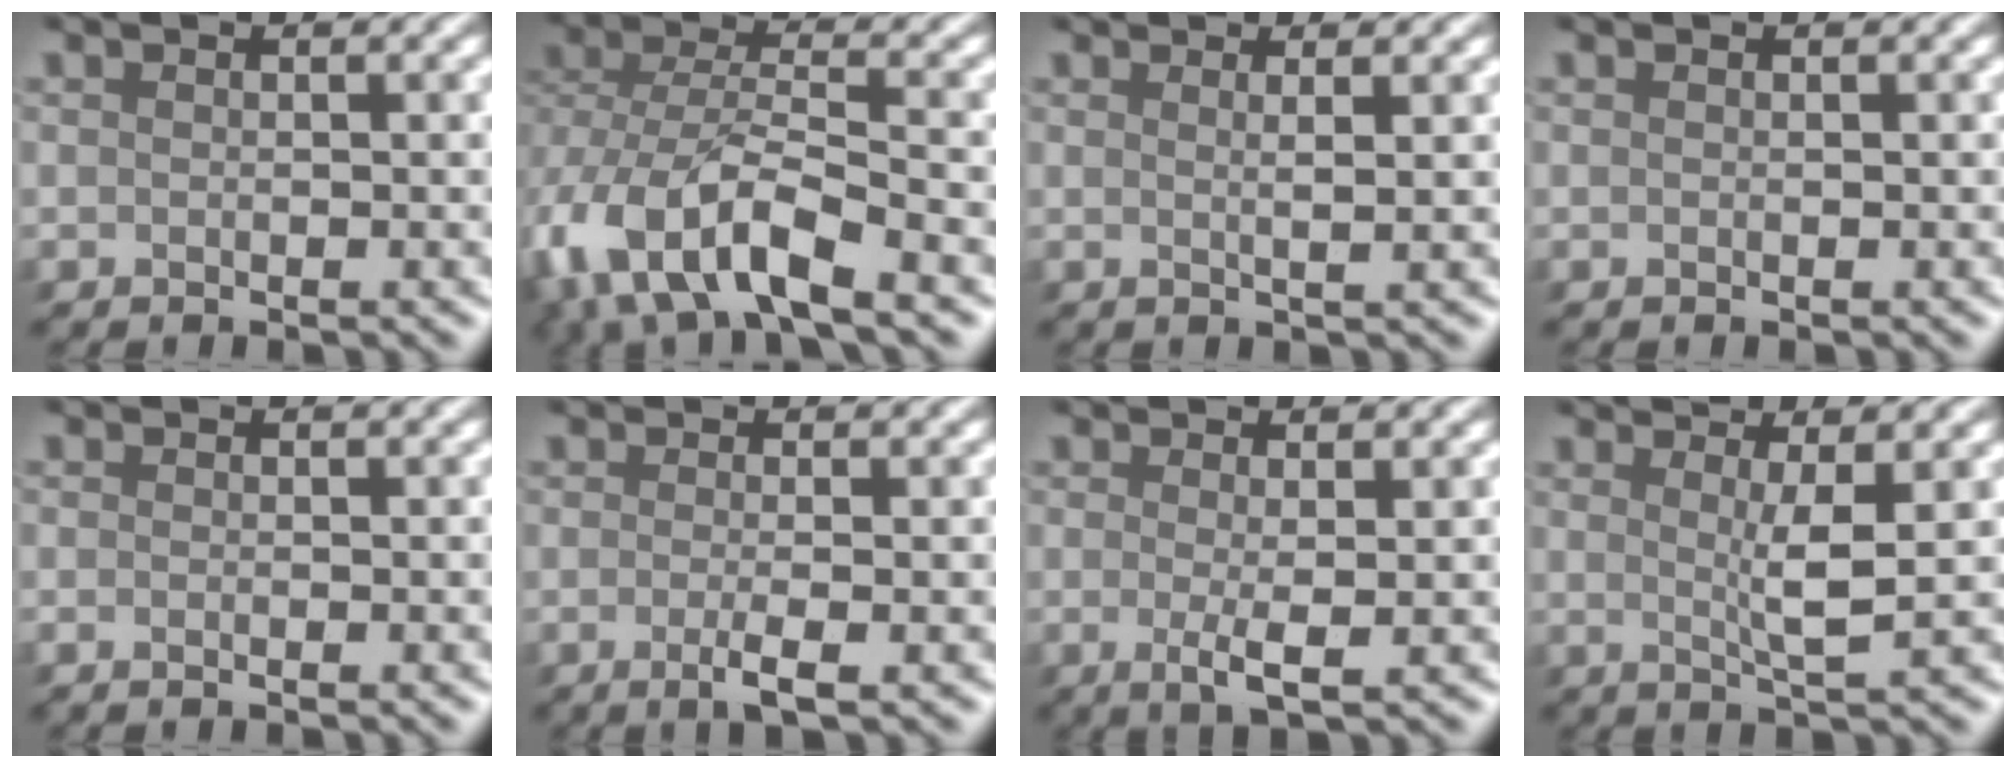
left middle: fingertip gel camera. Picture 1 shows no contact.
{"total": 9.6, "force": [-4.7, 4.3, 7.2], "torque": [-0.156, -0.011, -0.091]}
{"total": 2.0, "force": [1.0, 0.7, 1.6], "torque": [-0.022, 0.002, -0.011]}
{"total": 0.0}
{"total": 0.7, "force": [-0.2, 0.3, 0.6], "torque": [-0.014, -0.005, -0.005]}
{"total": 2.0, "force": [-0.6, 0.4, 1.9], "torque": [-0.034, -0.003, -0.016]}
{"total": 2.2, "force": [-0.1, 0.3, 2.2], "torque": [-0.048, -0.009, -0.003]}
{"total": 3.0, "force": [1.2, 0.4, 2.7], "torque": [-0.046, -0.002, 0.018]}